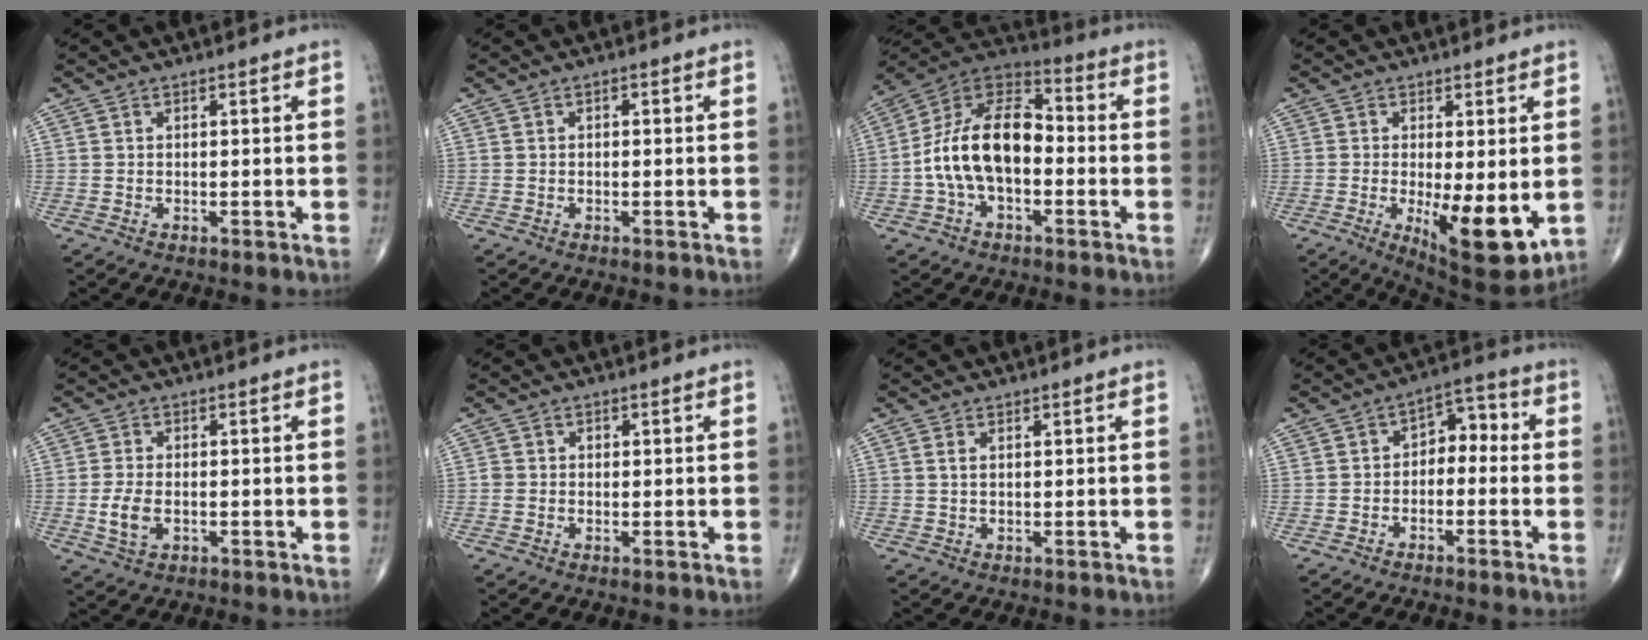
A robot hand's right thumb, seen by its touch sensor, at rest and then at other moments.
{"total": 0.5, "force": [0.0, 0.4, 0.4], "torque": [-0.003, 0.001, -0.003]}
{"total": 15.9, "force": [-2.2, 9.1, 12.8], "torque": [-0.223, 0.047, -0.050]}
{"total": 12.6, "force": [-2.4, 4.2, 11.6], "torque": [-0.165, -0.028, -0.024]}
{"total": 4.6, "force": [-1.0, 2.7, 3.6], "torque": [-0.076, 0.002, -0.016]}
{"total": 1.3, "force": [0.0, 1.2, 0.4], "torque": [-0.002, 0.005, 0.000]}
{"total": 1.0, "force": [0.4, 0.4, 0.9], "torque": [-0.021, 0.006, 0.012]}
{"total": 5.8, "force": [-1.1, 4.0, 4.1], "torque": [-0.033, 0.040, -0.032]}